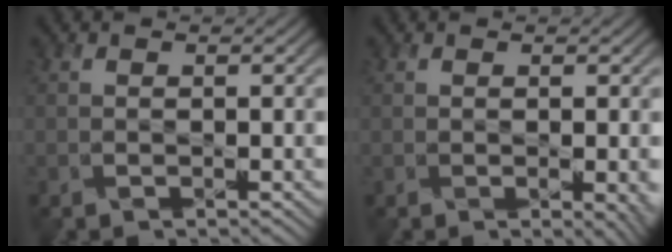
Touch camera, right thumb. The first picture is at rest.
{"total": 3.2, "force": [-0.7, 1.1, 3.0], "torque": [-0.035, -0.009, 0.002]}